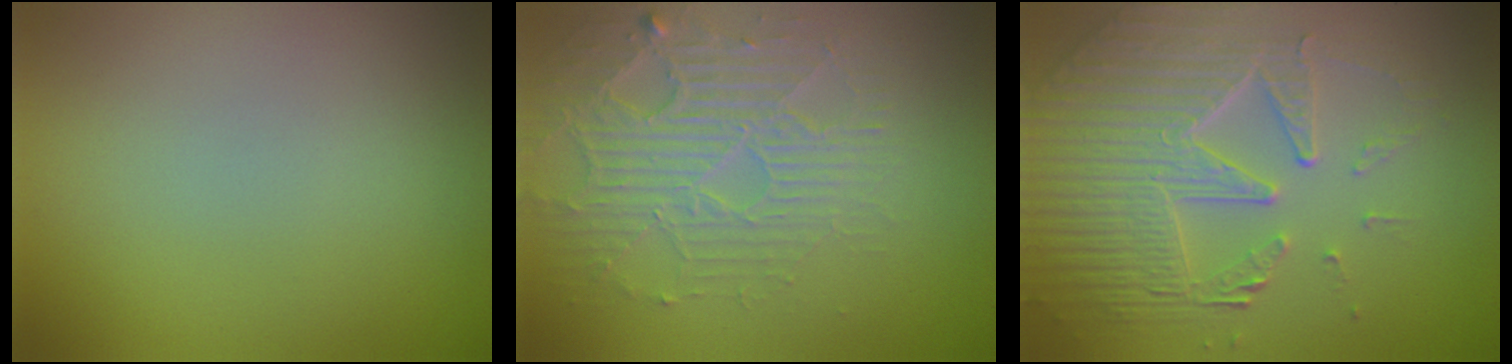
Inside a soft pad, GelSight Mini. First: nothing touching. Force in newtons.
{"total": 4.0, "press": 3.6, "slide": 1.7}
{"total": 6.7, "press": 5.1, "slide": 4.4}